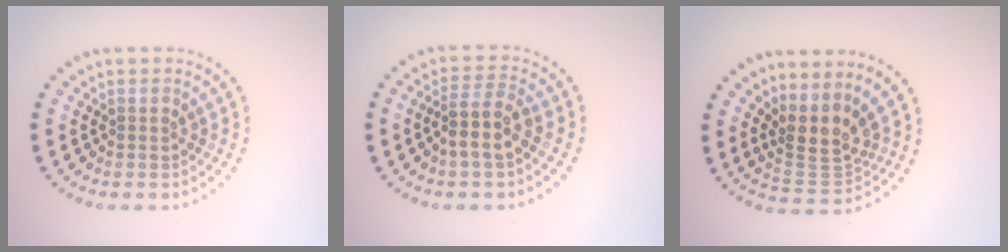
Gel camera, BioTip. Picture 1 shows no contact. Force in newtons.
{"total": 3.1, "press": 2.7, "slide": 1.6}
{"total": 3.6, "press": 2.6, "slide": 2.6}